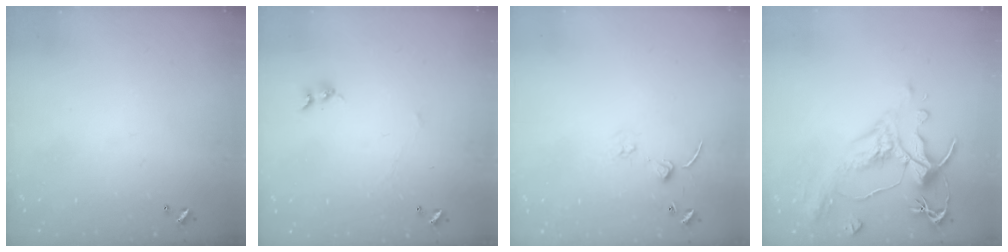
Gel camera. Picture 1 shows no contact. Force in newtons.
{"total": 1.4, "press": 1.3, "slide": 0.4}
{"total": 3.7, "press": 3.6, "slide": 0.5}
{"total": 1.6, "press": 0.4, "slide": 1.6}